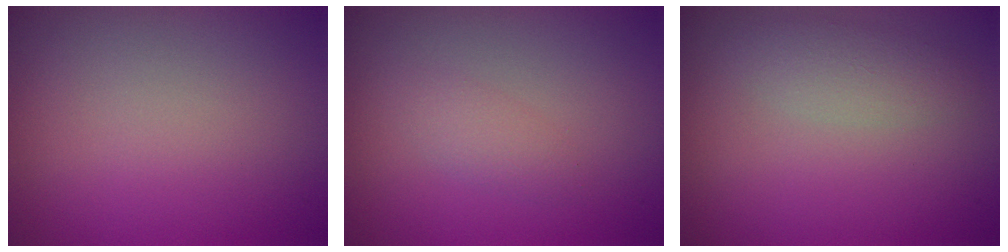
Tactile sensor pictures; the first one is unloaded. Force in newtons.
{"total": 1.4, "press": 1.3, "slide": 0.1}
{"total": 1.9, "press": 1.9, "slide": 0.0}